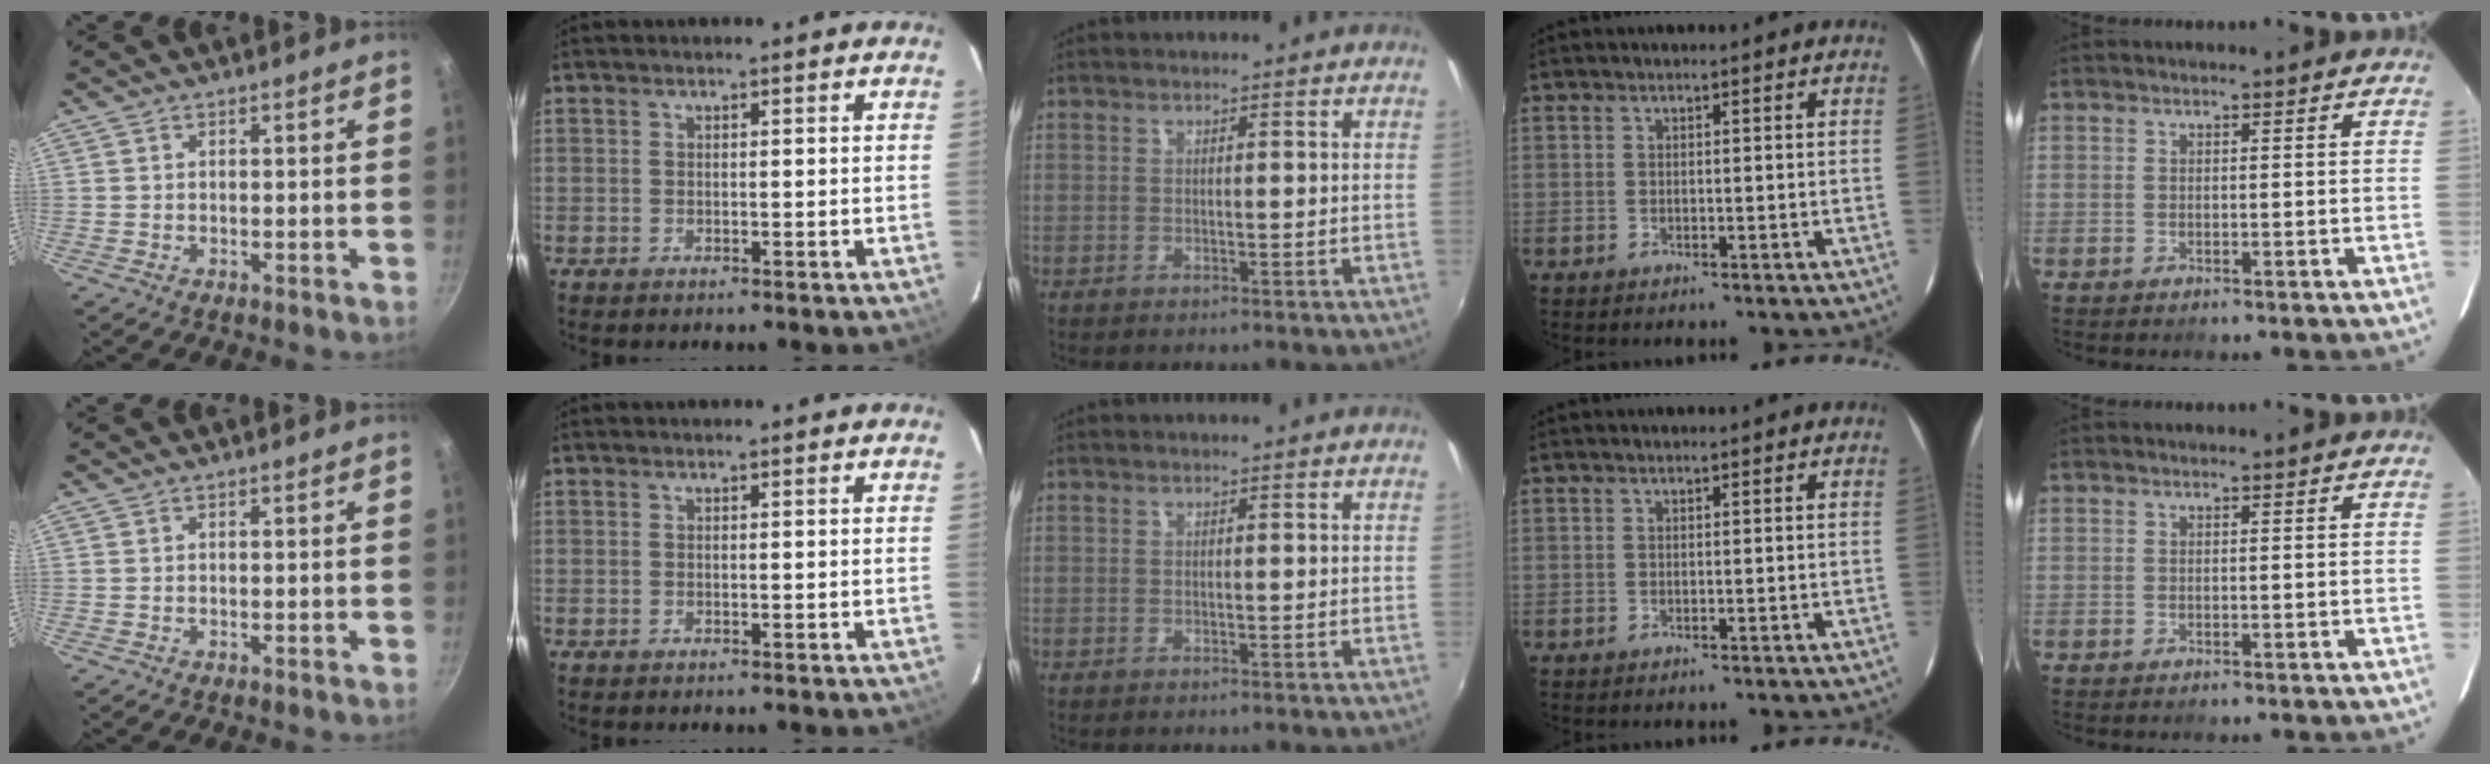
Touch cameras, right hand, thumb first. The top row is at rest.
{}